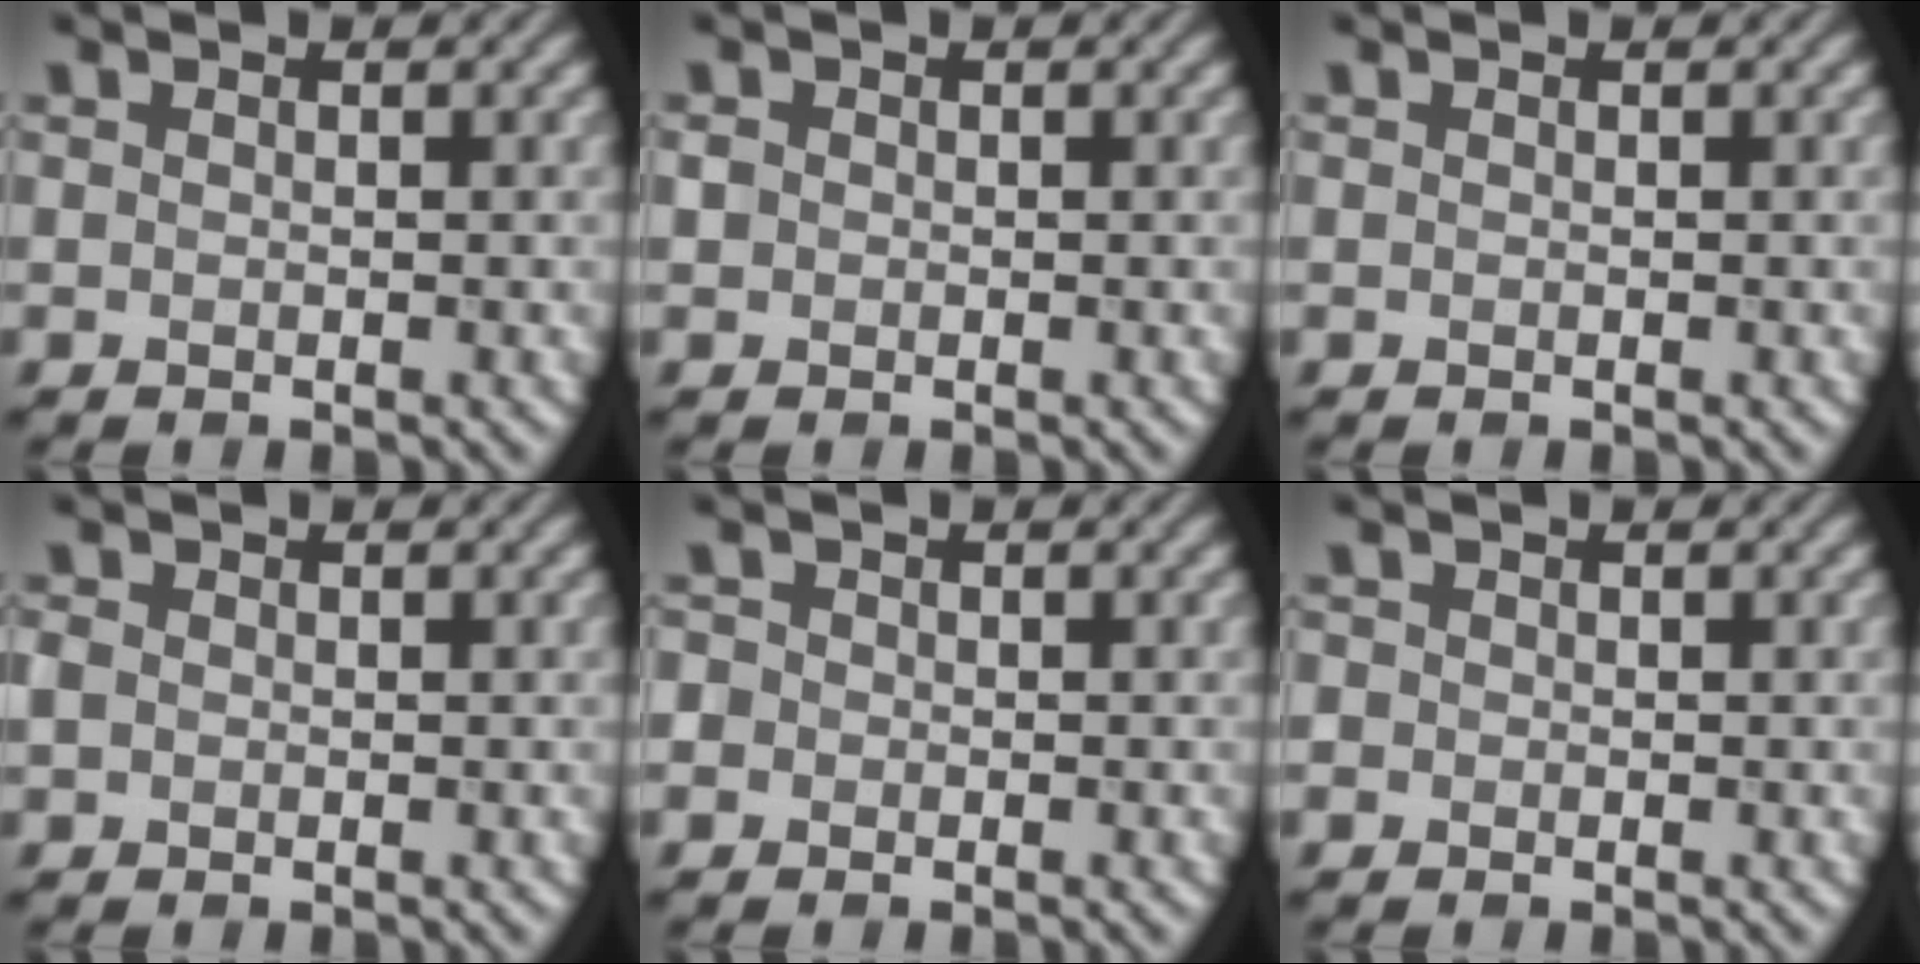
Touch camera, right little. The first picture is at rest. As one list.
[{"total": 0.8, "force": [0.0, 0.7, 0.2], "torque": [-0.003, 0.001, -0.003]}, {"total": 0.0}, {"total": 1.1, "force": [-0.1, 1.0, 0.5], "torque": [-0.009, 0.000, -0.006]}, {"total": 1.2, "force": [-0.3, 1.2, 0.2], "torque": [0.006, 0.003, -0.017]}, {"total": 0.8, "force": [-0.1, 0.8, 0.0], "torque": [0.006, -0.003, -0.007]}]